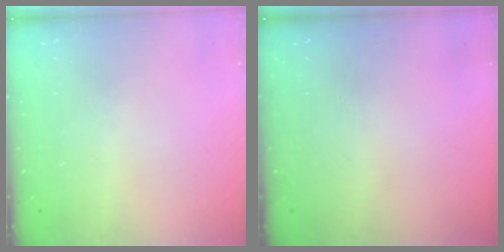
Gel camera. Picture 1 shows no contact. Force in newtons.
{"total": 0.0}